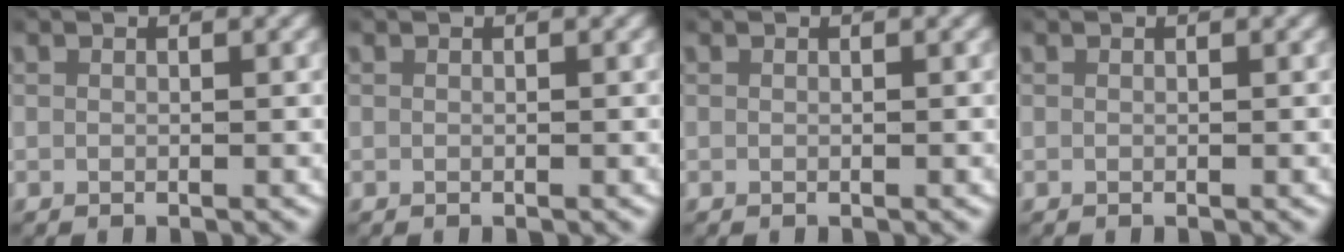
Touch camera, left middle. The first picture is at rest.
{"total": 0.0}
{"total": 0.0}
{"total": 0.0}